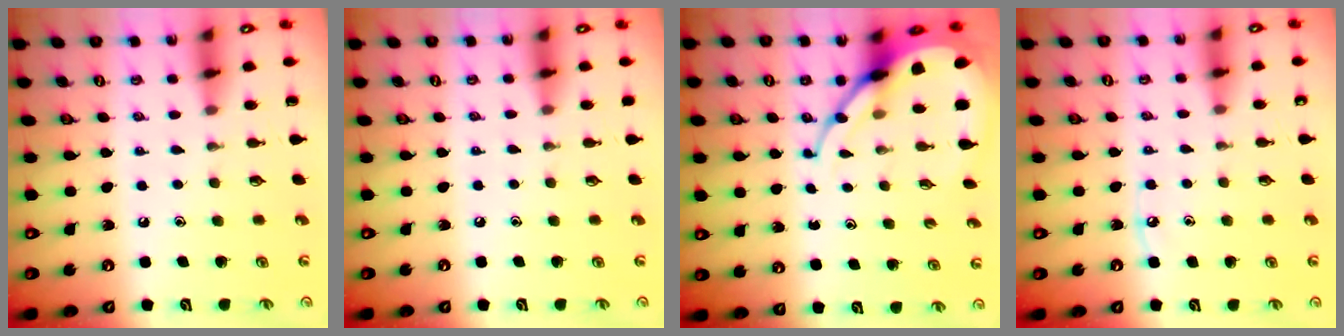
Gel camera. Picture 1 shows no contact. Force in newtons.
{"total": 2.8, "press": 2.8, "slide": 0.5}
{"total": 10.3, "press": 10.3, "slide": 1.1}
{"total": 3.8, "press": 3.8, "slide": 0.5}